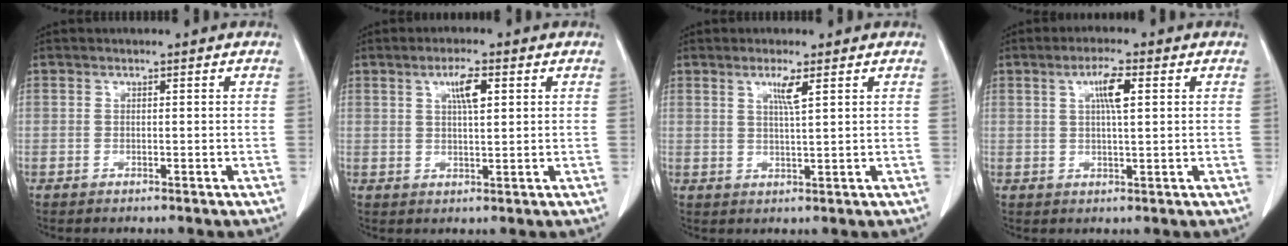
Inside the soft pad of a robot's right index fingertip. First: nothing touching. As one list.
[{"total": 4.1, "force": [1.6, 0.7, 3.8], "torque": [-0.068, 0.000, 0.029]}, {"total": 3.0, "force": [1.5, -0.3, 2.6], "torque": [-0.052, -0.005, 0.028]}, {"total": 4.5, "force": [1.5, 0.5, 4.2], "torque": [-0.077, 0.001, 0.025]}]